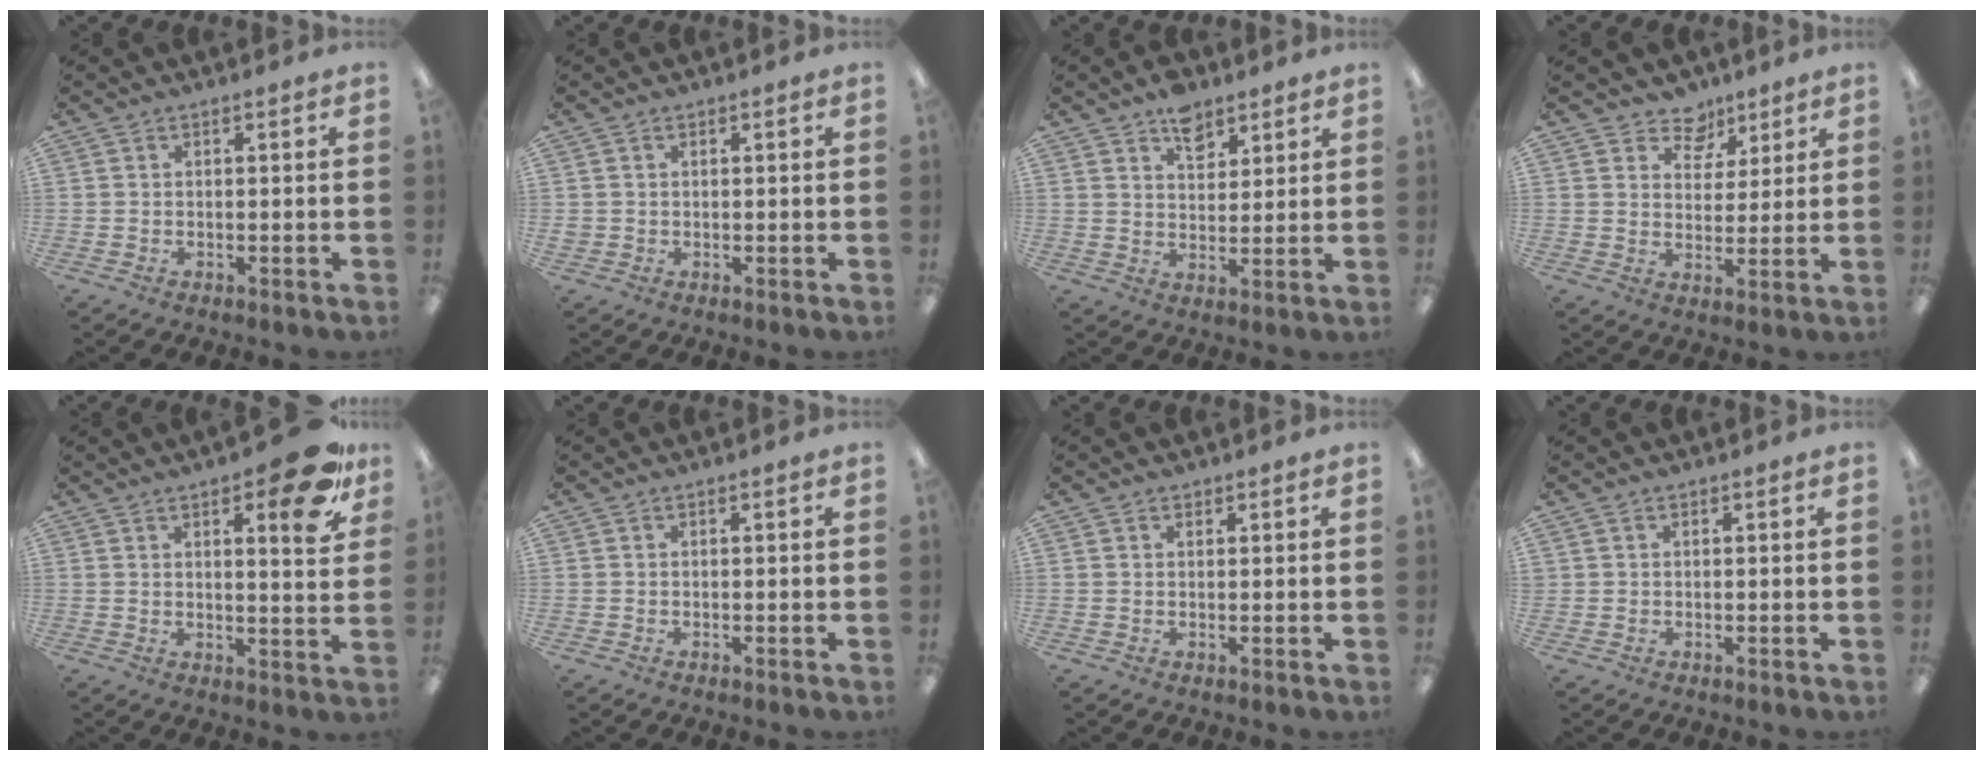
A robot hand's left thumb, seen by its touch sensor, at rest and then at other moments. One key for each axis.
{"total": 1.1, "fx": 0.2, "fy": 1.0, "fz": 0.3, "tx": -0.006, "ty": 0.005, "tz": 0.003}
{"total": 7.0, "fx": 4.9, "fy": 4.1, "fz": 2.9, "tx": -0.032, "ty": -0.024, "tz": 0.086}
{"total": 7.1, "fx": 5.3, "fy": 4.6, "fz": 1.1, "tx": -0.018, "ty": -0.033, "tz": 0.096}
{"total": 12.3, "fx": 7.5, "fy": 3.8, "fz": 9.0, "tx": -0.112, "ty": -0.039, "tz": 0.118}
{"total": 0.0}
{"total": 0.9, "fx": 0.7, "fy": 0.4, "fz": 0.2, "tx": -0.003, "ty": 0.001, "tz": 0.013}
{"total": 0.6, "fx": 0.3, "fy": 0.6, "fz": -0.1, "tx": 0.002, "ty": 0.003, "tz": 0.005}